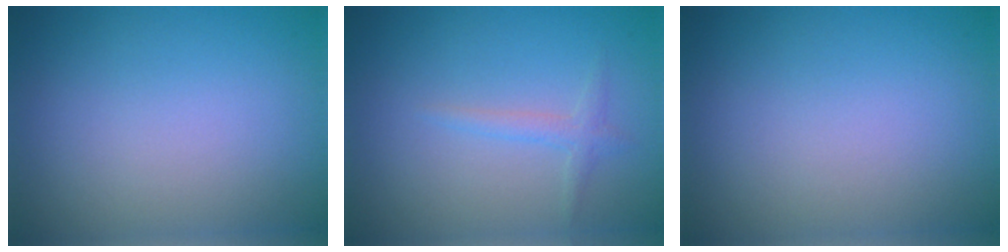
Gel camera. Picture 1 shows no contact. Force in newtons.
{"total": 1.3, "press": 1.3, "slide": 0.0}
{"total": 0.0}